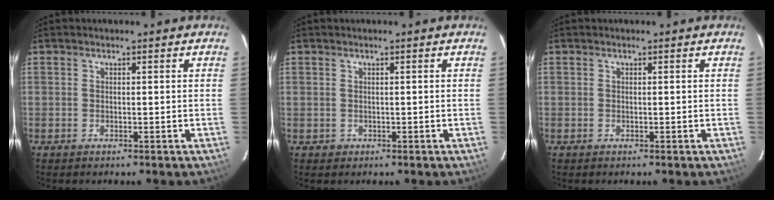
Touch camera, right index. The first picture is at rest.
{"total": 1.3, "force": [0.0, 1.3, 0.1], "torque": [0.005, 0.003, 0.002]}
{"total": 0.0}